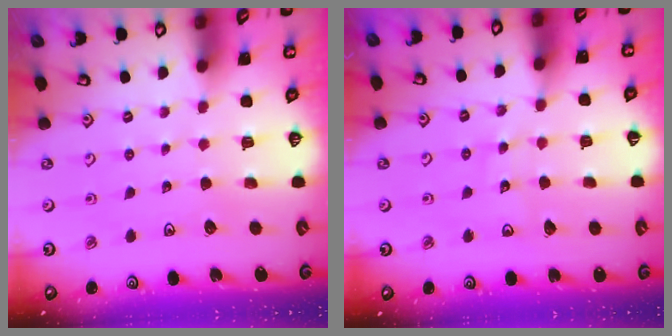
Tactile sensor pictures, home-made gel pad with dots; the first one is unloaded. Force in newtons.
{"total": 6.9, "press": 6.9, "slide": 0.9}